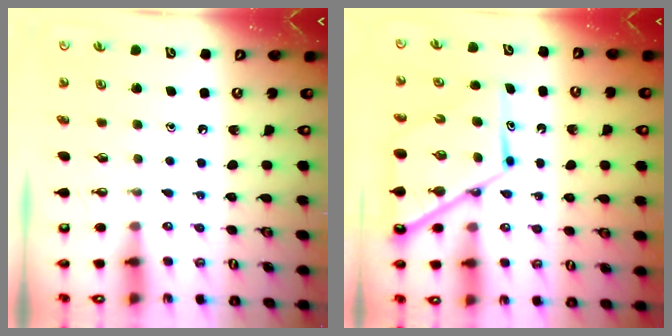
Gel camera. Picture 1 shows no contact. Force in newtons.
{"total": 14.3, "press": 14.2, "slide": 1.4}